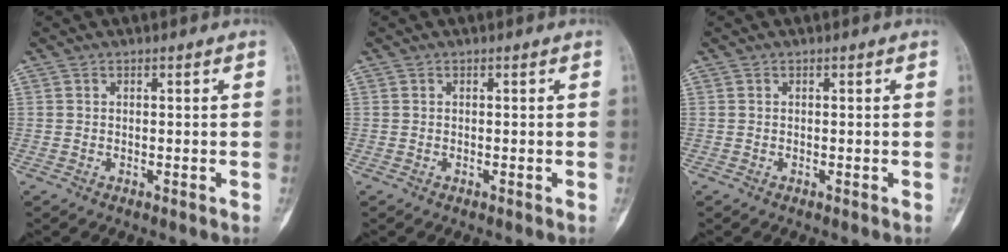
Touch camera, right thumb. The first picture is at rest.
{"total": 0.0}
{"total": 0.0}